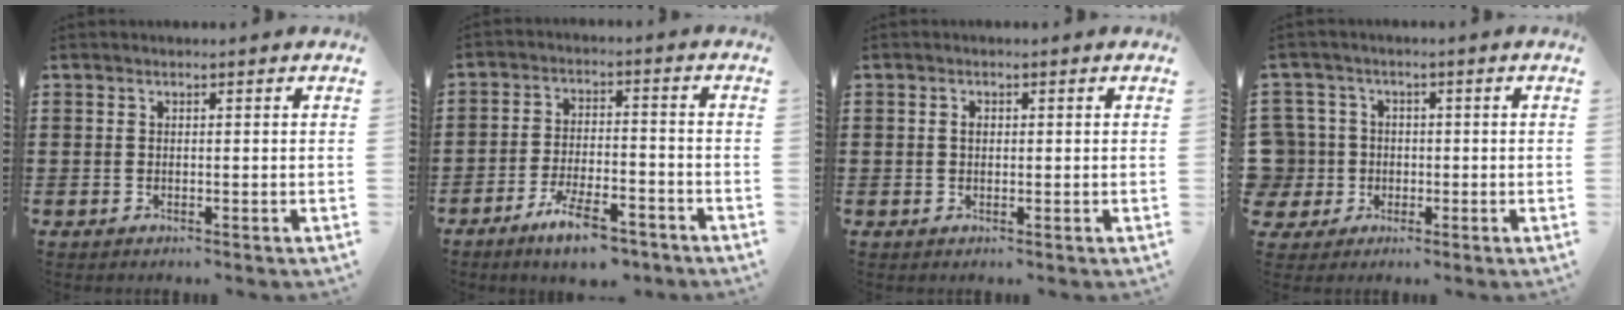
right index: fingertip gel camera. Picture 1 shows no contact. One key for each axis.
{"total": 7.5, "fx": -5.6, "fy": 1.6, "fz": 4.7, "tx": -0.093, "ty": 0.000, "tz": -0.101}
{"total": 0.9, "fx": 0.2, "fy": 0.6, "fz": 0.7, "tx": -0.015, "ty": 0.004, "tz": 0.003}
{"total": 5.5, "fx": -0.7, "fy": 5.4, "fz": 1.1, "tx": -0.064, "ty": 0.007, "tz": -0.018}